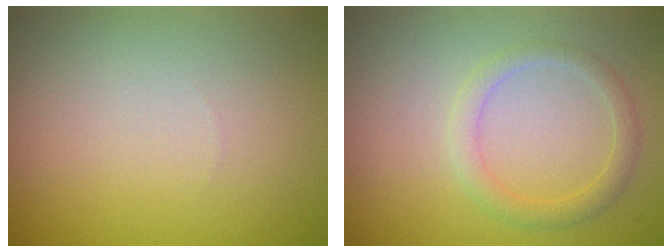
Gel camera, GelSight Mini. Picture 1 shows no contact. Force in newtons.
{"total": 1.9, "press": 1.9, "slide": 0.1}